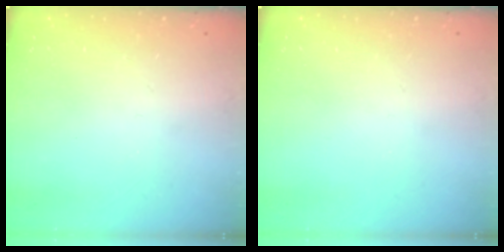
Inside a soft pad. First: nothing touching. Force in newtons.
{"total": 0.0}